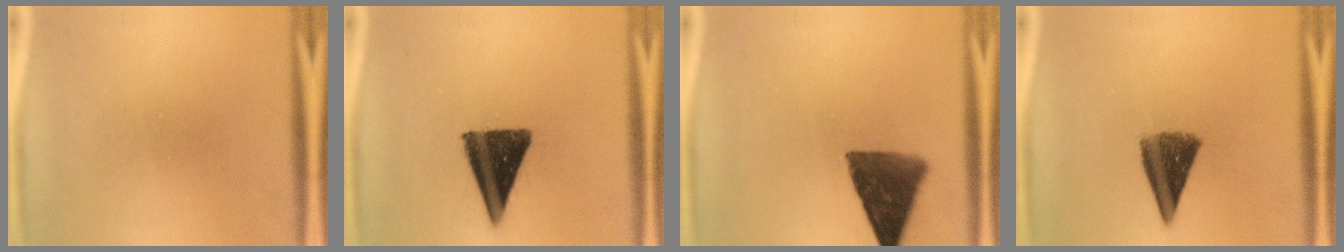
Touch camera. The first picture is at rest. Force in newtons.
{"total": 14.2}
{"total": 11.1}
{"total": 8.5}